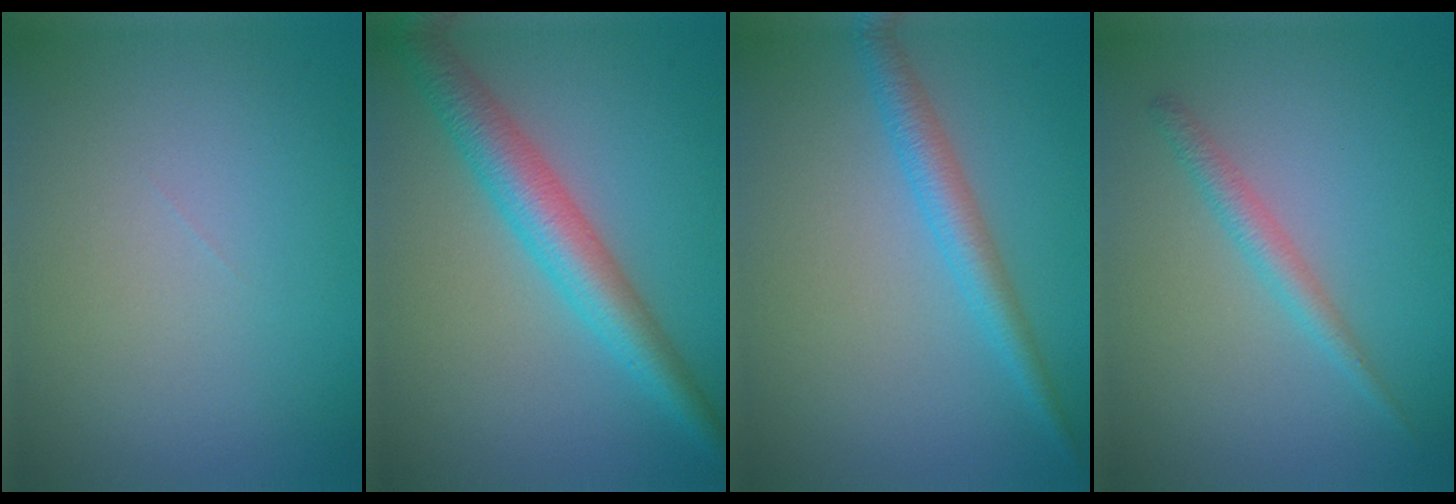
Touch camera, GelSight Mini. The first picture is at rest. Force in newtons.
{"total": 5.0, "press": 5.0, "slide": 0.3}
{"total": 2.7, "press": 2.7, "slide": 0.2}
{"total": 1.7, "press": 1.7, "slide": 0.1}